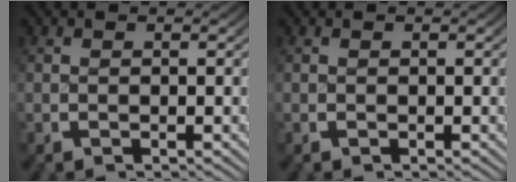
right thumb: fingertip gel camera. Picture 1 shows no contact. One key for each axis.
{"total": 0.0}